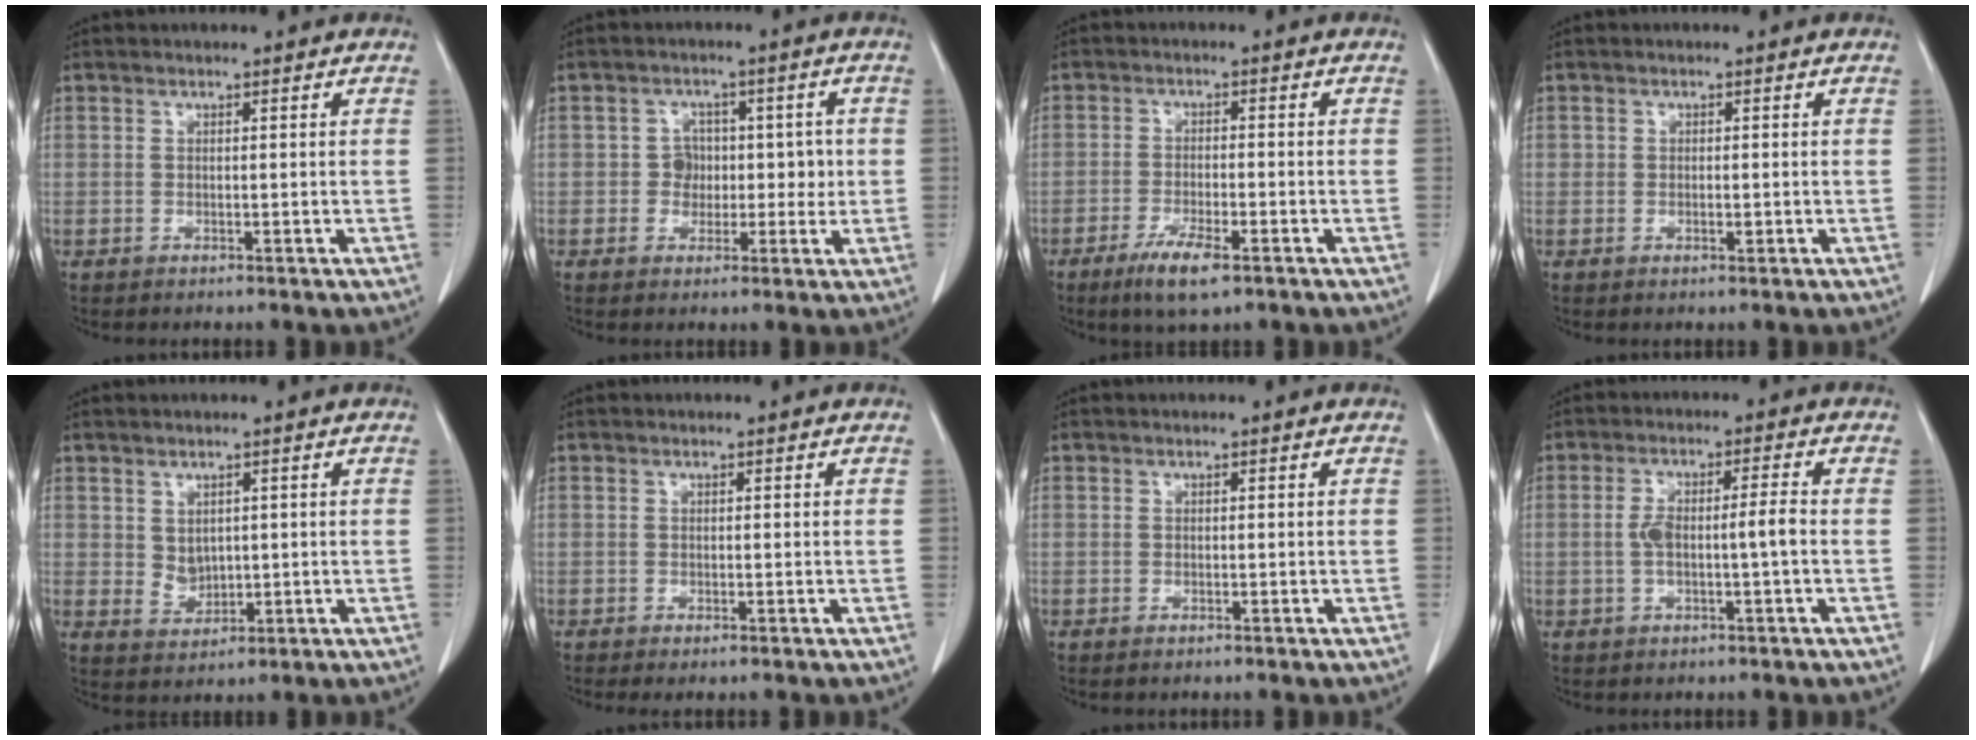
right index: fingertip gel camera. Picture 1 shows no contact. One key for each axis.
{"total": 4.3, "fx": 0.1, "fy": 4.1, "fz": 1.4, "tx": 0.003, "ty": 0.020, "tz": 0.002}
{"total": 6.0, "fx": -3.7, "fy": 1.0, "fz": 4.6, "tx": -0.092, "ty": -0.011, "tz": -0.061}
{"total": 1.0, "fx": -0.1, "fy": 0.6, "fz": 0.7, "tx": -0.010, "ty": 0.001, "tz": 0.002}
{"total": 3.0, "fx": 0.7, "fy": 2.3, "fz": 1.7, "tx": -0.032, "ty": -0.001, "tz": 0.026}
{"total": 1.0, "fx": -0.7, "fy": 0.1, "fz": 0.7, "tx": -0.012, "ty": -0.004, "tz": -0.010}
{"total": 0.0}
{"total": 4.6, "fx": -0.5, "fy": 0.6, "fz": 4.6, "tx": -0.094, "ty": 0.018, "tz": -0.002}